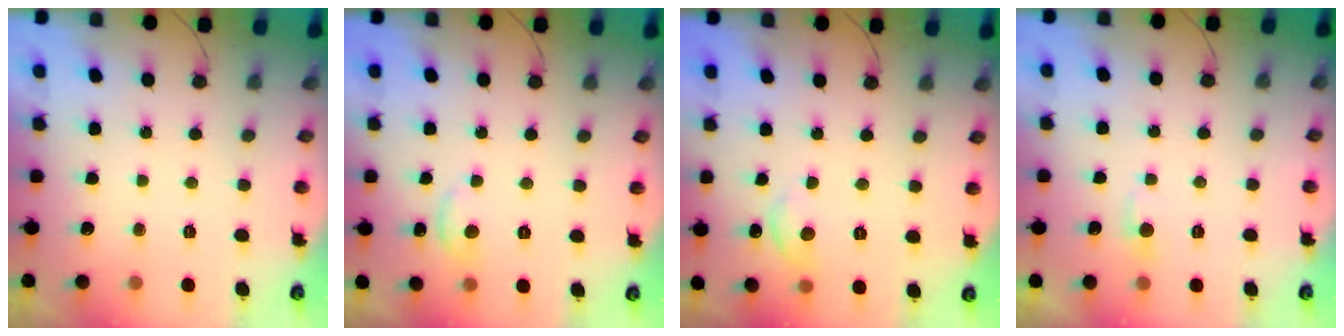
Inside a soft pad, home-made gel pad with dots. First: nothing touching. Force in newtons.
{"total": 6.3, "press": 6.2, "slide": 0.9}
{"total": 6.2, "press": 6.2, "slide": 0.7}
{"total": 3.4, "press": 3.4, "slide": 0.4}